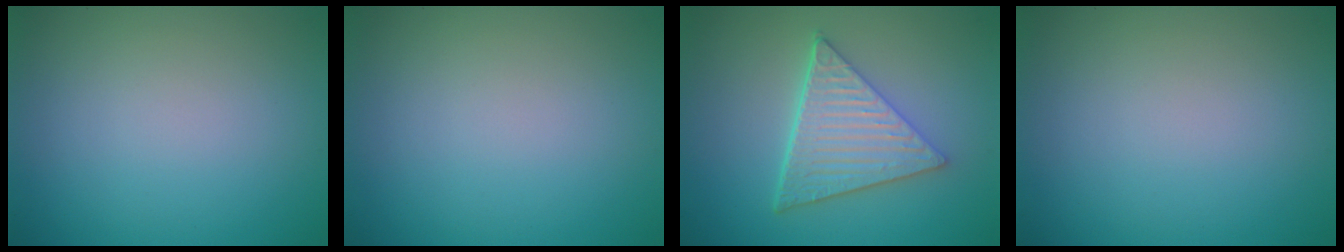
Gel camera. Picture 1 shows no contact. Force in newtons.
{"total": 0.0}
{"total": 6.1, "press": 4.5, "slide": 4.1}
{"total": 0.0}